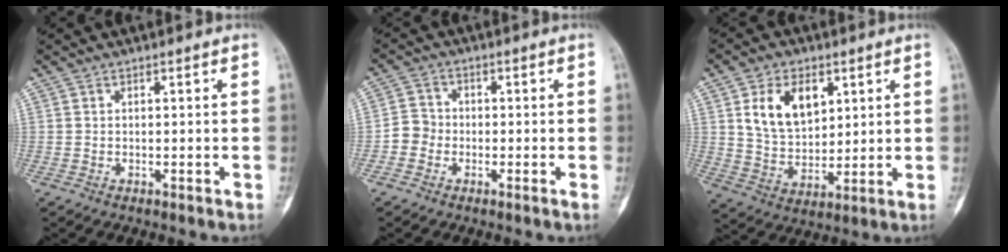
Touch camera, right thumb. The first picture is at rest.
{"total": 3.4, "force": [-1.4, 2.8, 1.3], "torque": [-0.010, 0.008, -0.041]}
{"total": 11.7, "force": [4.4, 7.5, 7.9], "torque": [-0.114, -0.018, 0.089]}